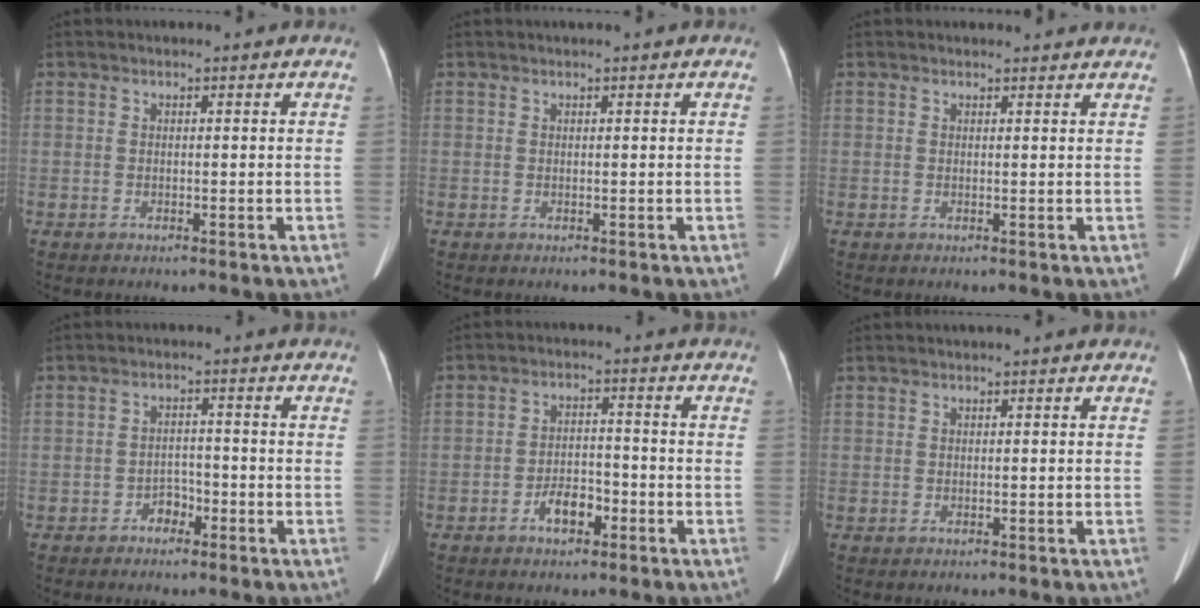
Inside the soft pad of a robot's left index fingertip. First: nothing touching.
{"total": 0.0}
{"total": 3.3, "force": [3.2, 0.5, 0.5], "torque": [-0.010, 0.009, 0.029]}
{"total": 2.5, "force": [-1.7, 1.5, 0.9], "torque": [-0.011, 0.007, -0.029]}
{"total": 4.4, "force": [-2.5, 2.1, 2.8], "torque": [-0.053, 0.010, -0.043]}
{"total": 0.0}